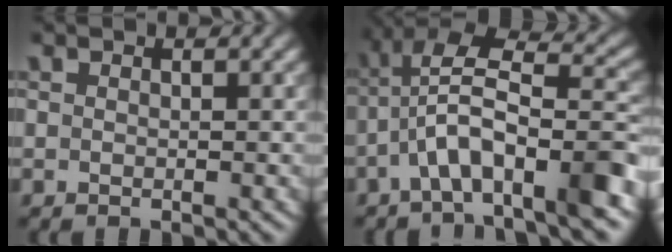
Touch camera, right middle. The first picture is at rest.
{"total": 9.3, "force": [-3.4, 3.4, 8.0], "torque": [-0.140, 0.025, -0.062]}